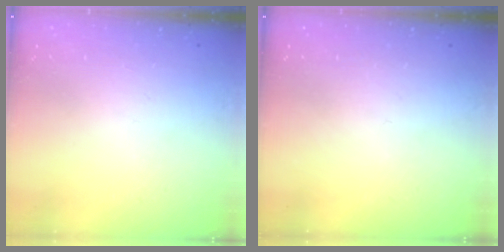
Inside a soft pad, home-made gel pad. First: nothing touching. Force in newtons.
{"total": 0.0}